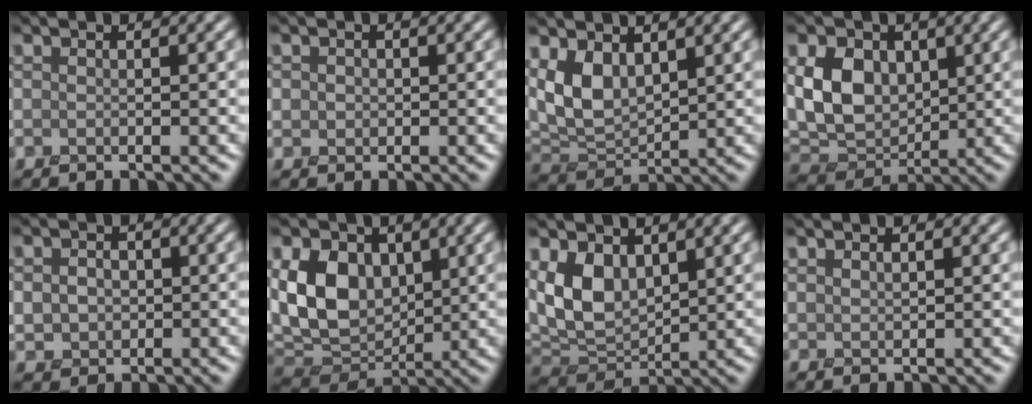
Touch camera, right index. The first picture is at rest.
{"total": 1.1, "force": [0.0, 1.0, 0.2], "torque": [-0.004, -0.003, -0.003]}
{"total": 5.4, "force": [2.1, 3.2, 3.9], "torque": [-0.089, -0.008, 0.042]}
{"total": 7.1, "force": [1.2, 5.3, 4.6], "torque": [-0.098, -0.007, 0.017]}
{"total": 3.4, "force": [0.0, 2.9, 1.8], "torque": [-0.027, 0.000, -0.006]}
{"total": 9.8, "force": [1.7, 7.1, 6.6], "torque": [-0.142, -0.004, 0.023]}
{"total": 6.3, "force": [1.9, 4.0, 4.5], "torque": [-0.100, -0.011, 0.037]}
{"total": 0.9, "force": [0.9, 0.1, 0.0], "torque": [-0.005, -0.001, 0.022]}